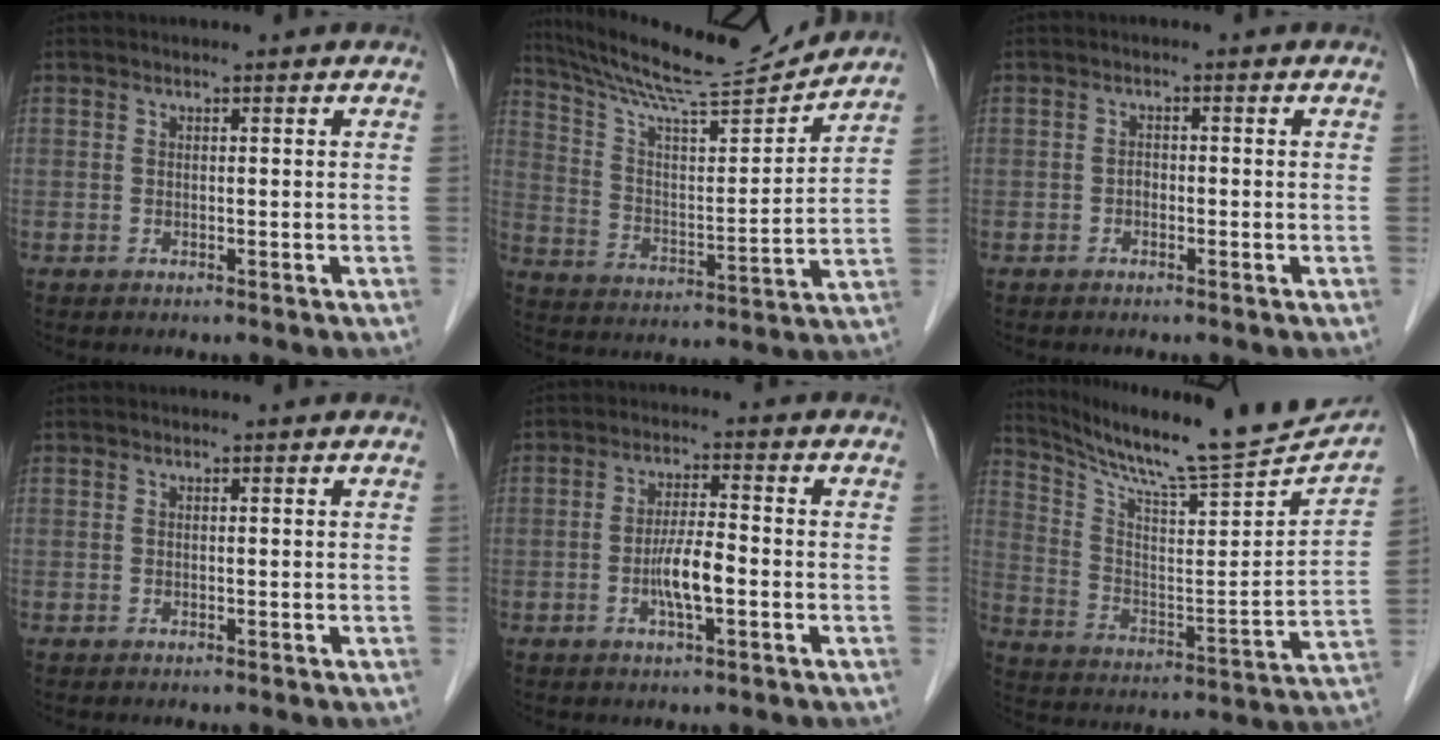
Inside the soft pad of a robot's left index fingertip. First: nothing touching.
{"total": 17.1, "force": [16.2, 0.1, 5.6], "torque": [-0.107, -0.014, 0.262]}
{"total": 1.0, "force": [-0.7, 0.6, 0.5], "torque": [-0.006, 0.001, -0.013]}
{"total": 0.0}
{"total": 5.3, "force": [-1.8, 0.8, 5.0], "torque": [-0.099, -0.002, -0.032]}
{"total": 20.9, "force": [19.5, 0.2, 7.6], "torque": [-0.136, -0.063, 0.291]}